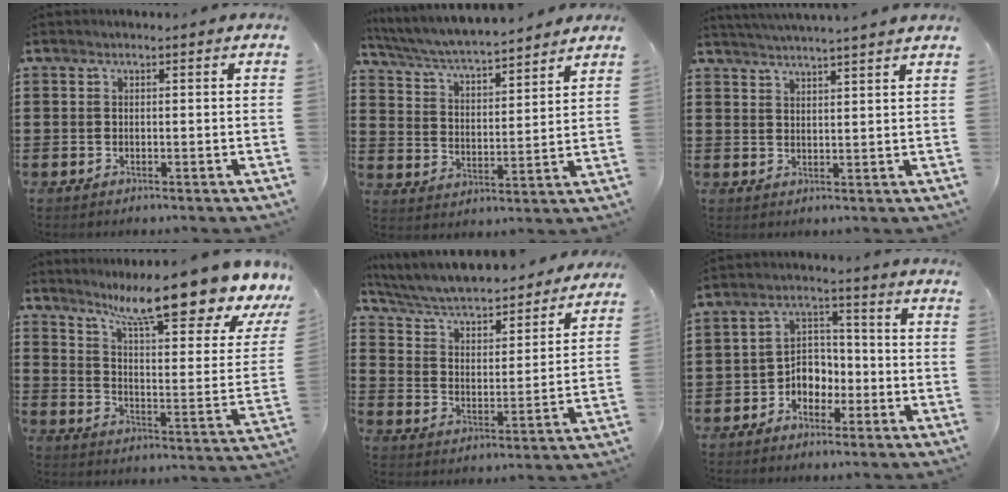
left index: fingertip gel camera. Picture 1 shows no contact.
{"total": 5.4, "force": [5.2, 0.4, 1.5], "torque": [-0.054, -0.035, 0.086]}
{"total": 3.1, "force": [2.9, -0.9, 0.3], "torque": [-0.015, -0.013, 0.052]}
{"total": 14.3, "force": [11.2, 1.1, 8.9], "torque": [-0.159, -0.079, 0.178]}
{"total": 5.3, "force": [4.9, 0.7, 1.7], "torque": [-0.058, -0.044, 0.078]}
{"total": 5.0, "force": [-2.7, 3.7, 1.9], "torque": [-0.041, 0.013, -0.054]}